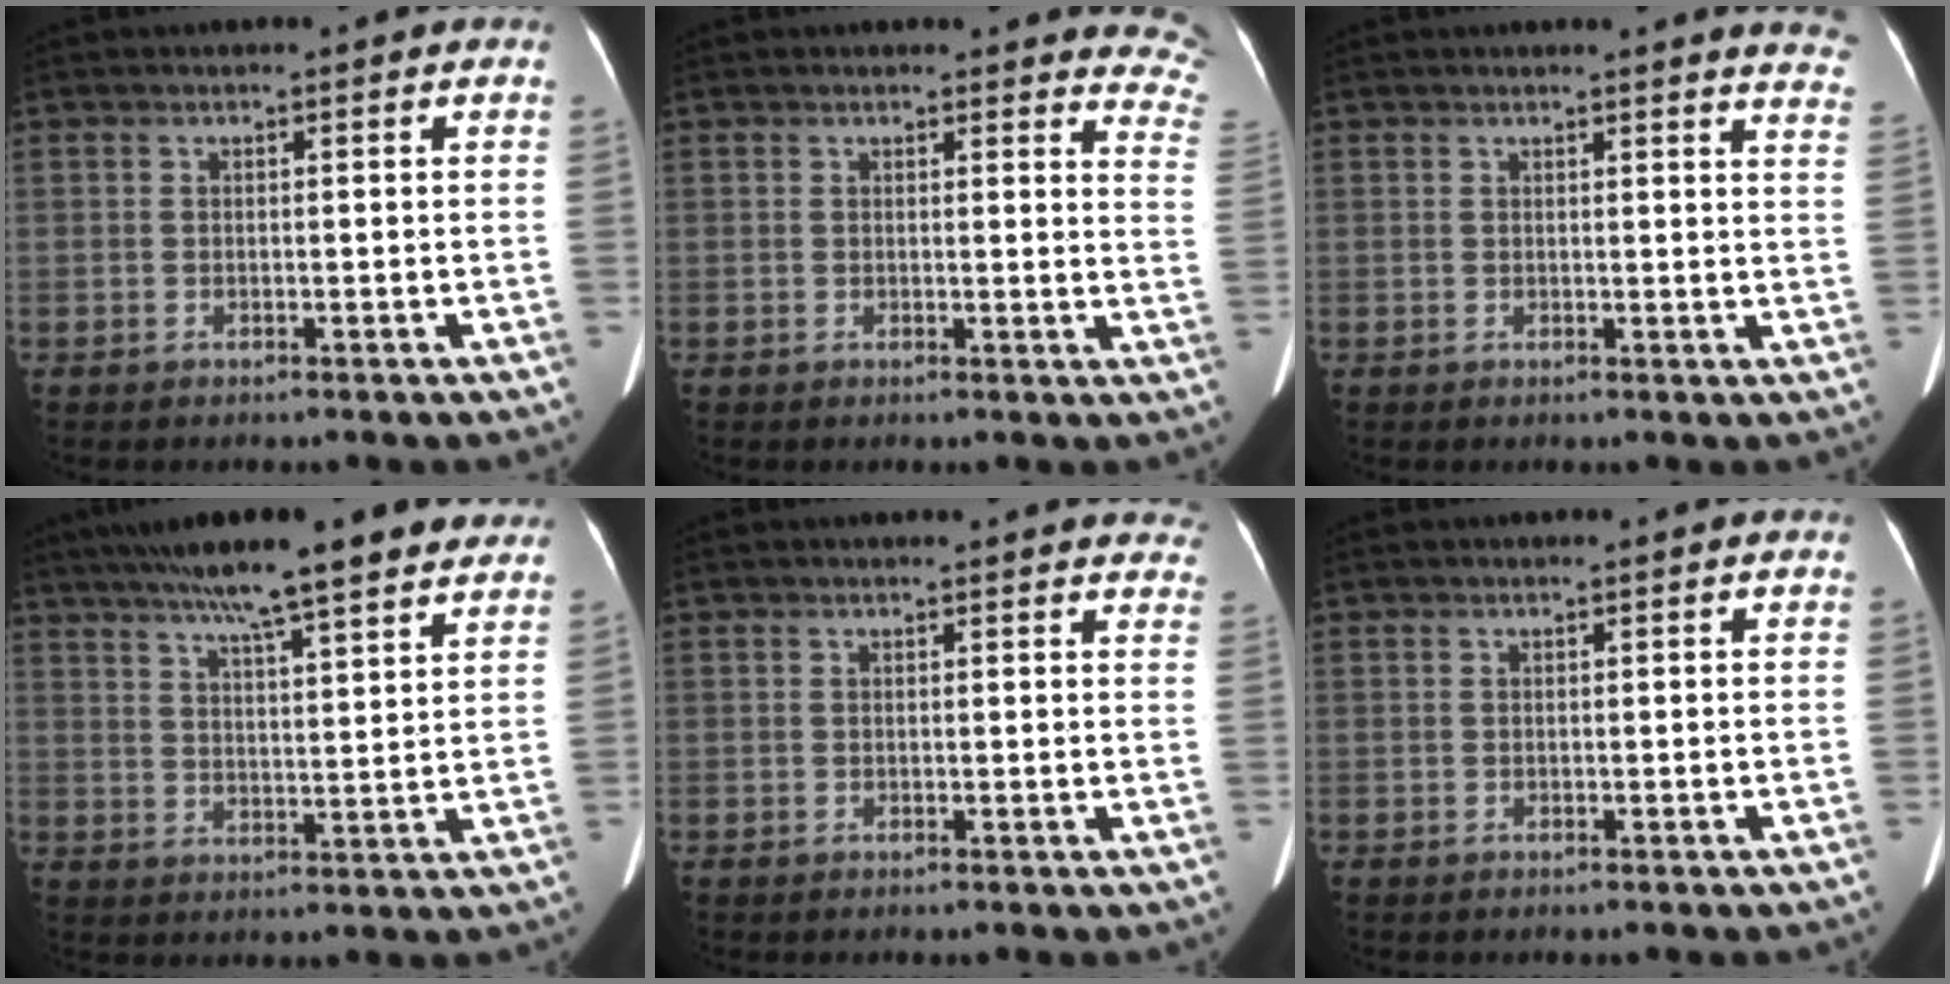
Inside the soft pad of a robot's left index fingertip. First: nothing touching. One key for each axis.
{"total": 10.4, "fx": 9.9, "fy": 2.9, "fz": 1.8, "tx": 0.028, "ty": -0.059, "tz": 0.057}
{"total": 9.5, "fx": 9.1, "fy": 0.7, "fz": 2.7, "tx": -0.008, "ty": -0.048, "tz": 0.063}
{"total": 17.5, "fx": 14.0, "fy": 1.8, "fz": 10.3, "tx": -0.164, "ty": 0.030, "tz": 0.198}
{"total": 11.3, "fx": 10.4, "fy": 3.1, "fz": 2.9, "tx": -0.003, "ty": -0.002, "tz": 0.091}
{"total": 0.0}